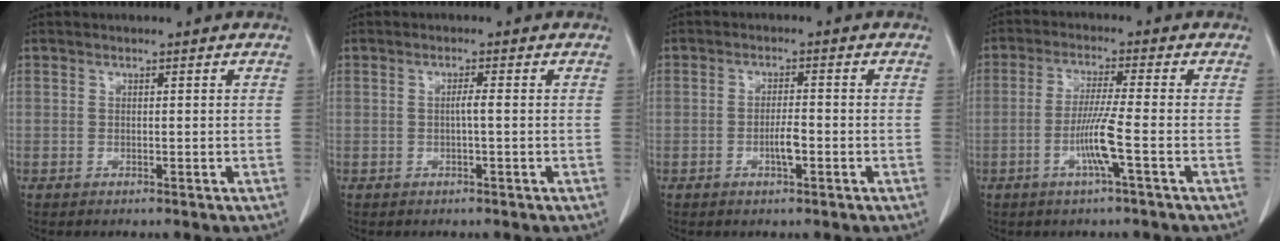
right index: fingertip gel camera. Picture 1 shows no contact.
{"total": 1.3, "force": [-0.1, -0.1, 1.3], "torque": [-0.024, 0.002, -0.002]}
{"total": 2.9, "force": [-1.0, 0.5, 2.6], "torque": [-0.049, 0.001, -0.017]}
{"total": 6.1, "force": [-2.1, -0.9, 5.7], "torque": [-0.112, -0.007, -0.042]}